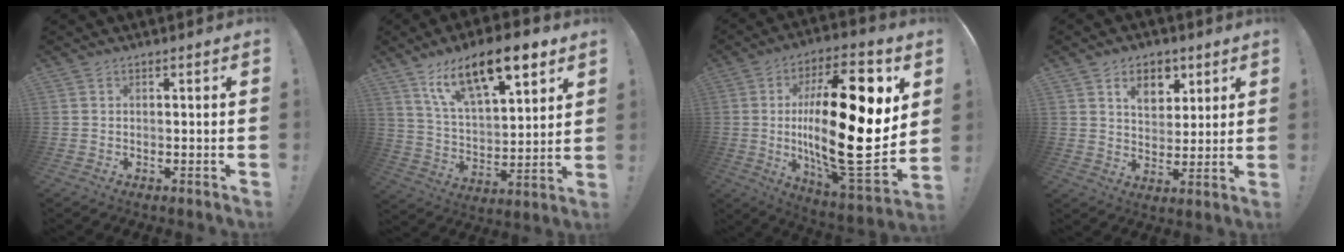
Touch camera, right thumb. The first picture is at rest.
{"total": 18.0, "force": [11.2, 6.9, 12.4], "torque": [-0.202, -0.062, 0.190]}
{"total": 30.8, "force": [2.8, 10.9, 28.7], "torque": [-0.496, -0.025, 0.047]}
{"total": 9.3, "force": [4.9, 6.4, 4.5], "torque": [-0.055, -0.021, 0.090]}